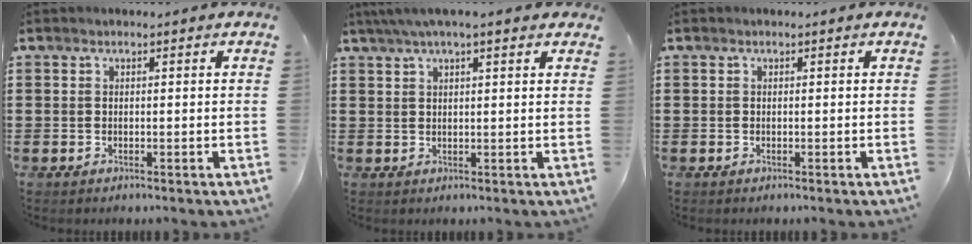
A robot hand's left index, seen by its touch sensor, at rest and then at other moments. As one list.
[{"total": 4.0, "force": [2.8, 0.8, 2.7], "torque": [-0.058, 0.005, 0.050]}, {"total": 0.0}]